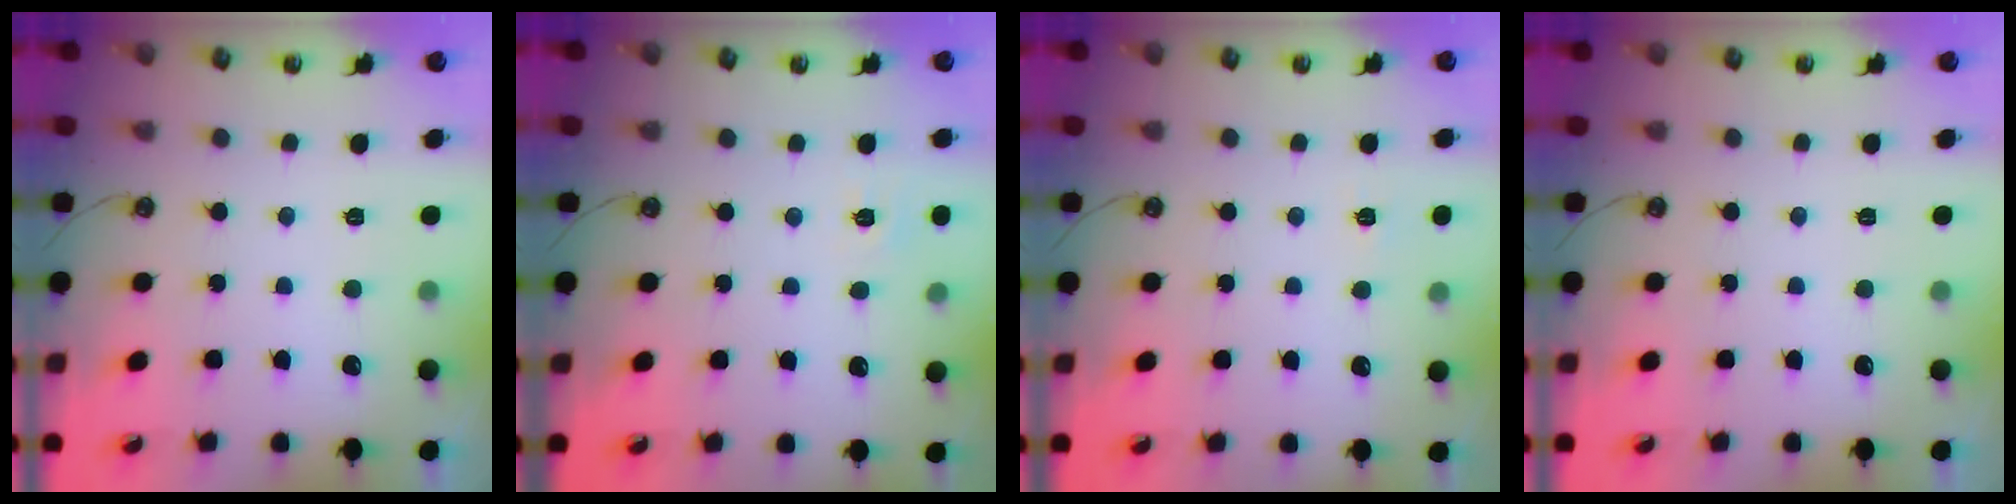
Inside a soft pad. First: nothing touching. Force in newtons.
{"total": 4.7, "press": 4.6, "slide": 0.7}
{"total": 4.0, "press": 4.0, "slide": 0.5}
{"total": 0.0}